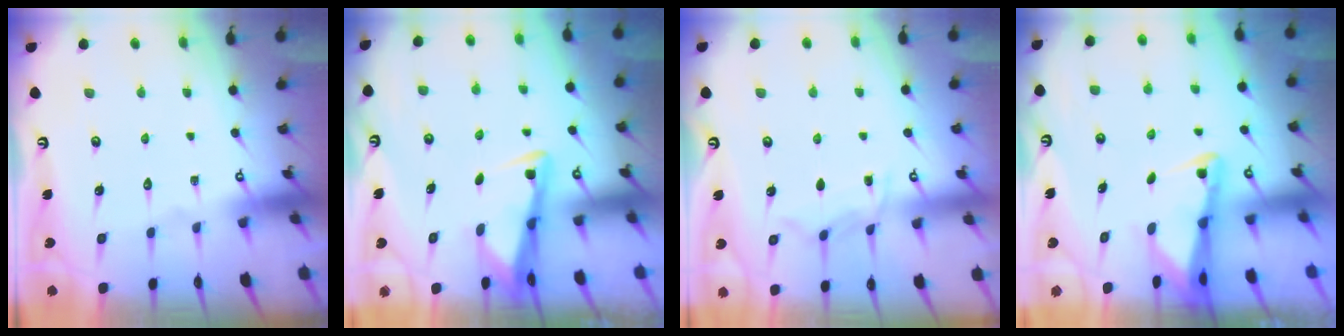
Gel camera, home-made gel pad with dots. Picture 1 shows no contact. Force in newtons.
{"total": 3.4, "press": 3.4, "slide": 0.4}
{"total": 6.4, "press": 6.3, "slide": 0.8}
{"total": 2.4, "press": 2.4, "slide": 0.3}